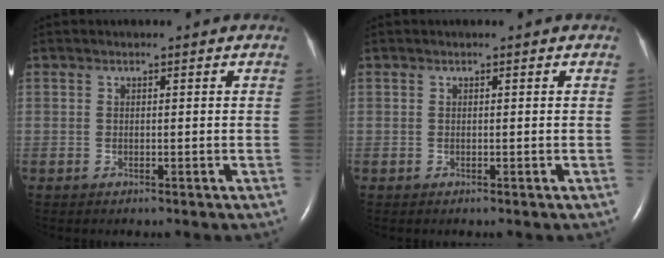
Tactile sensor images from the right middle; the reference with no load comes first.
{"total": 0.0}